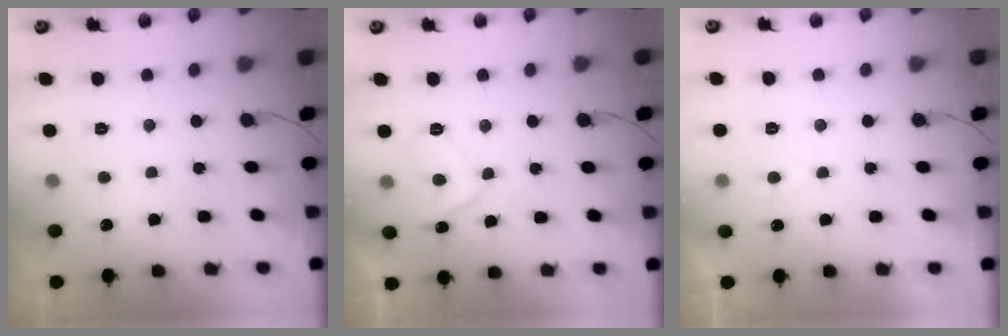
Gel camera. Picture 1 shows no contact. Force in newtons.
{"total": 5.4, "press": 5.2, "slide": 1.2}
{"total": 1.3, "press": 1.2, "slide": 0.5}